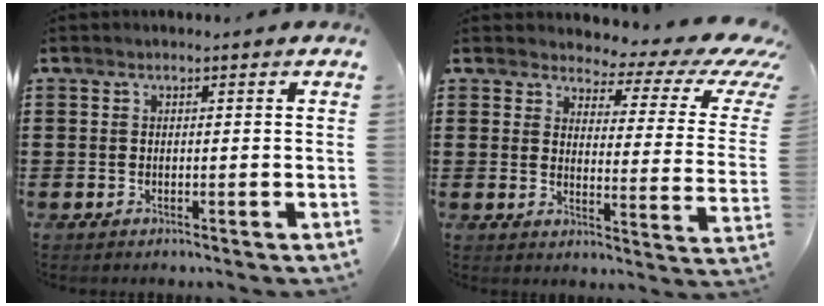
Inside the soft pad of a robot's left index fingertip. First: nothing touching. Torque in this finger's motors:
{"motor_torque": [0.51, 0.41, 0.34, -0.01]}